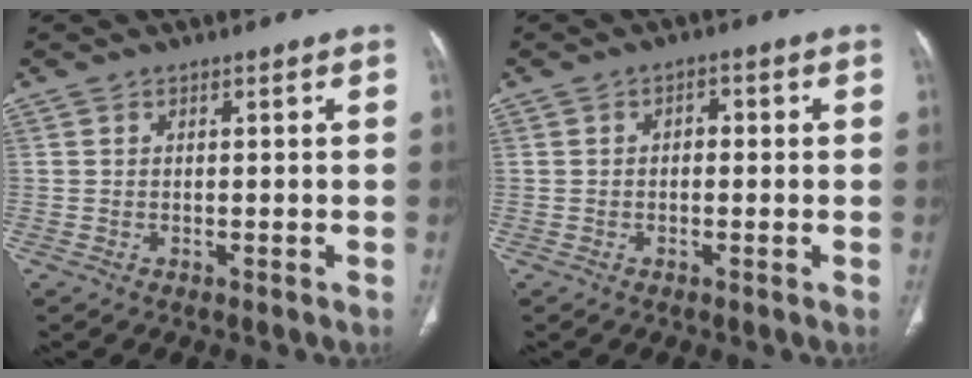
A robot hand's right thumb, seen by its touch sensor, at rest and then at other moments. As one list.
[{"total": 2.1, "force": [0.1, 1.4, 1.6], "torque": [-0.017, 0.008, -0.004]}]